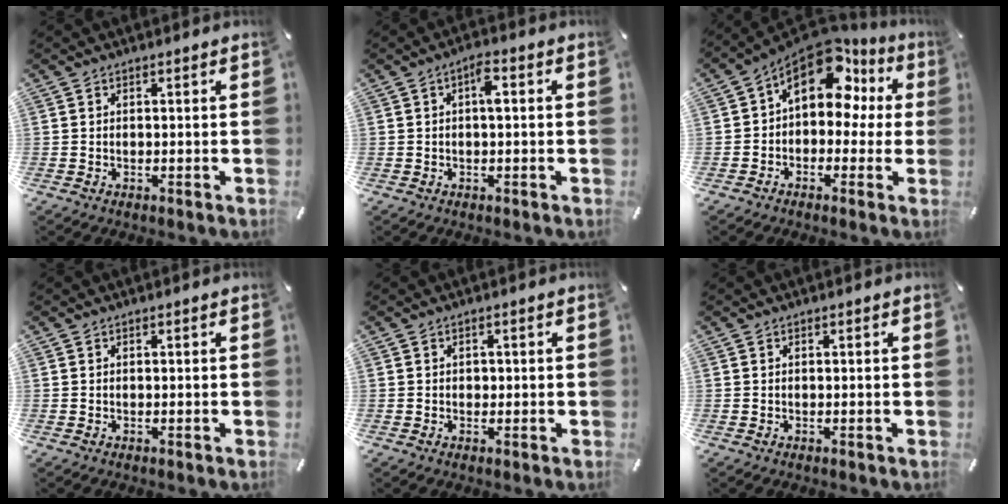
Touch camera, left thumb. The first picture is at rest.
{"total": 3.6, "force": [0.4, 1.3, 3.4], "torque": [-0.059, 0.010, 0.001]}
{"total": 15.1, "force": [7.0, 9.2, 9.7], "torque": [-0.142, -0.041, 0.121]}
{"total": 0.0}
{"total": 0.9, "force": [0.1, 0.9, 0.2], "torque": [0.004, 0.001, -0.002]}
{"total": 0.0}